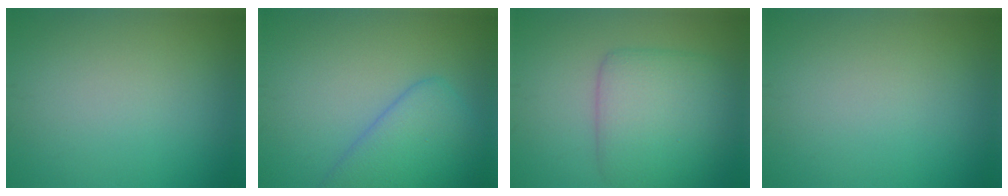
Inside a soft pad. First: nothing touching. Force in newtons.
{"total": 5.5, "press": 5.5, "slide": 0.3}
{"total": 6.3, "press": 6.3, "slide": 0.1}
{"total": 0.0}